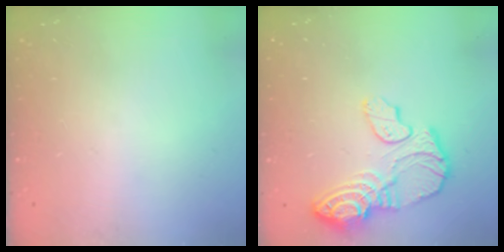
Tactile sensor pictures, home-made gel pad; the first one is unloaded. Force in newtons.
{"total": 14.3, "press": 14.3, "slide": 1.0}